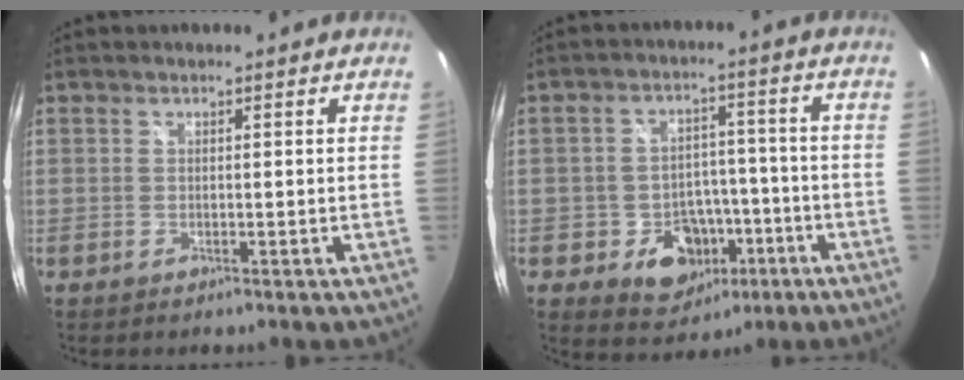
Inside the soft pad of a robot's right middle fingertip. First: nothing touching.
{"total": 10.4, "force": [-4.5, 8.2, 4.6], "torque": [-0.094, 0.021, -0.046]}